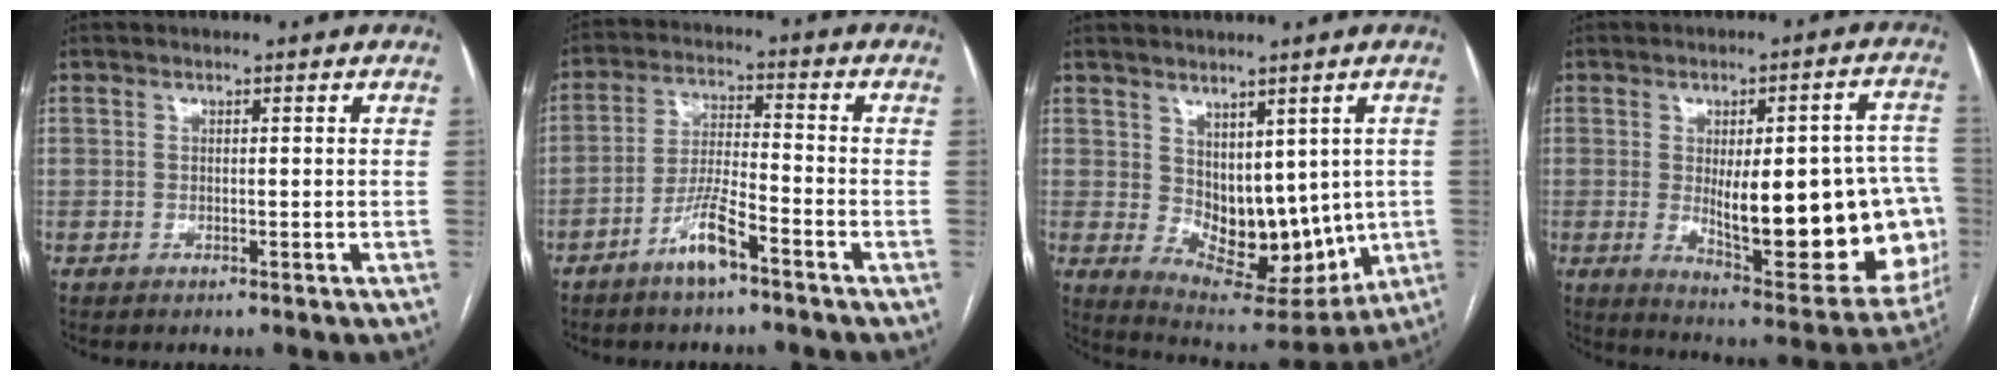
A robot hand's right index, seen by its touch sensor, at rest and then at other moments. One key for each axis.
{"total": 6.9, "fx": -4.5, "fy": 0.8, "fz": 5.1, "tx": -0.106, "ty": 0.000, "tz": -0.086}
{"total": 12.6, "fx": 0.2, "fy": 7.4, "fz": 10.2, "tx": -0.136, "ty": -0.007, "tz": 0.034}
{"total": 24.9, "fx": -2.5, "fy": 7.3, "fz": 23.7, "tx": -0.240, "ty": 0.010, "tz": -0.003}